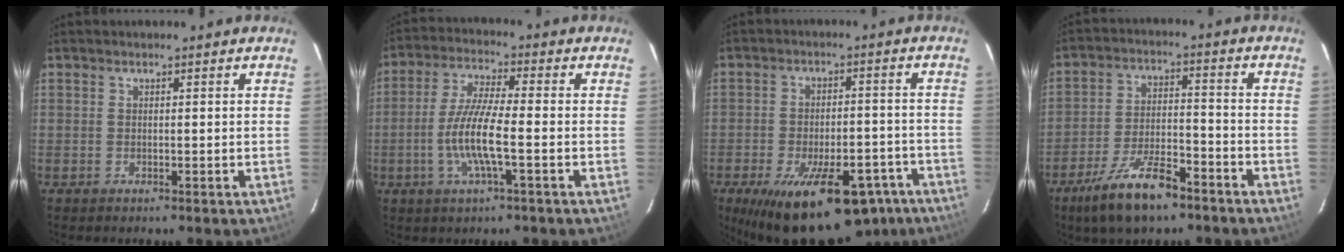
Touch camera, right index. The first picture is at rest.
{"total": 9.4, "force": [-2.7, 1.0, 9.0], "torque": [-0.184, -0.002, -0.055]}
{"total": 22.1, "force": [-15.1, 9.6, 13.1], "torque": [-0.223, -0.018, -0.195]}
{"total": 12.7, "force": [-9.0, 4.2, 7.9], "torque": [-0.172, -0.013, -0.152]}